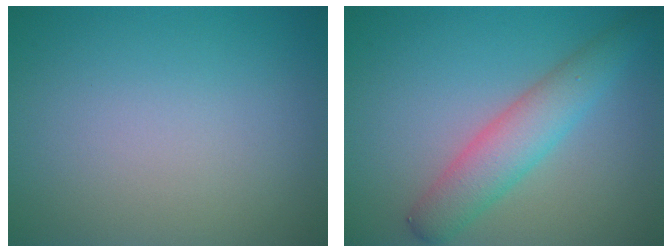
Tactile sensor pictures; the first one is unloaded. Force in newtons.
{"total": 4.3, "press": 4.3, "slide": 0.2}